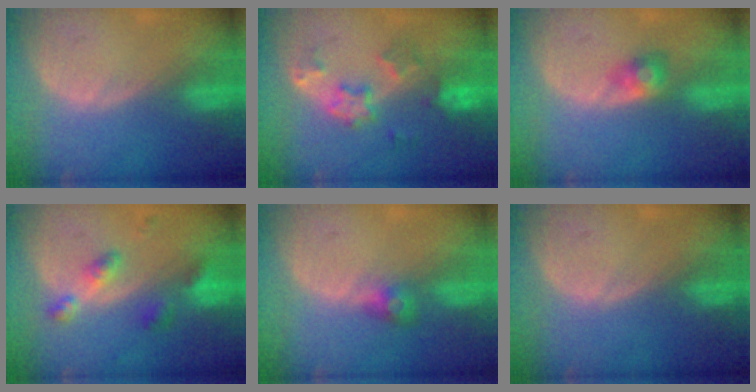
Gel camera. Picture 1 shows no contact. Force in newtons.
{"total": 5.9, "press": 5.7, "slide": 1.8}
{"total": 2.7, "press": 2.7, "slide": 0.1}
{"total": 5.6, "press": 4.9, "slide": 2.7}
{"total": 2.7, "press": 2.6, "slide": 0.8}
{"total": 0.0}